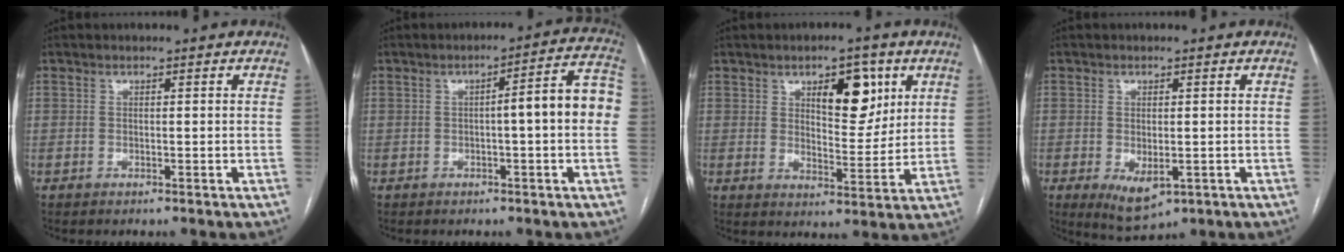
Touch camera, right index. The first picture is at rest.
{"total": 8.8, "force": [-0.3, 0.7, 8.8], "torque": [-0.108, 0.030, -0.011]}
{"total": 8.7, "force": [3.9, 3.5, 6.9], "torque": [-0.098, 0.002, 0.063]}
{"total": 5.7, "force": [-1.8, 2.8, 4.6], "torque": [-0.073, -0.015, -0.011]}